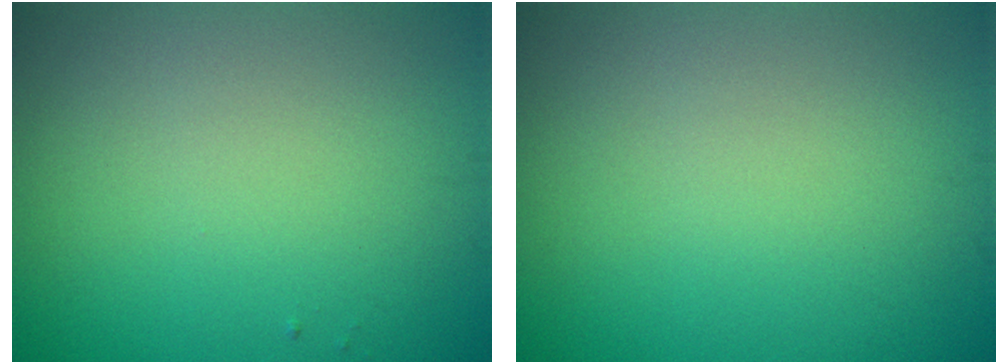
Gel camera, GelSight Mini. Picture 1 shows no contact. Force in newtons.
{"total": 0.0}